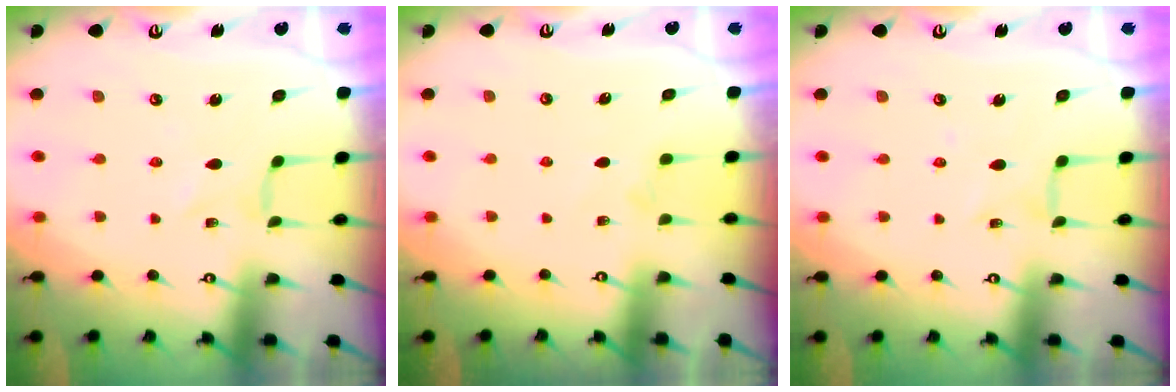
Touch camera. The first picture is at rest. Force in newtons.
{"total": 3.9, "press": 3.9, "slide": 0.5}
{"total": 3.9, "press": 3.9, "slide": 0.5}